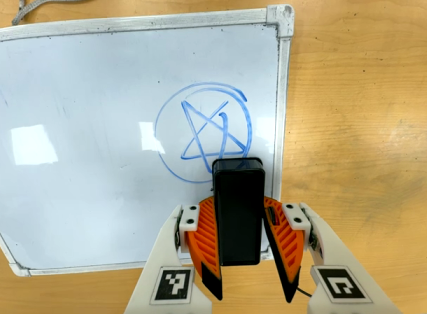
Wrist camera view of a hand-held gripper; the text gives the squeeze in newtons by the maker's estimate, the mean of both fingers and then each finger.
{"total": 5.8, "left": 5.0, "right": 6.5}